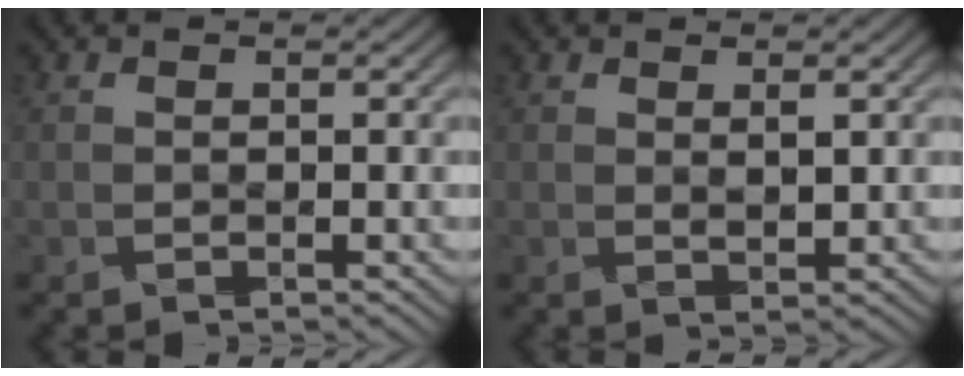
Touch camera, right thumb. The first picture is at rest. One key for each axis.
{"total": 1.4, "fx": 0.8, "fy": 0.4, "fz": 1.1, "tx": -0.027, "ty": -0.006, "tz": 0.016}